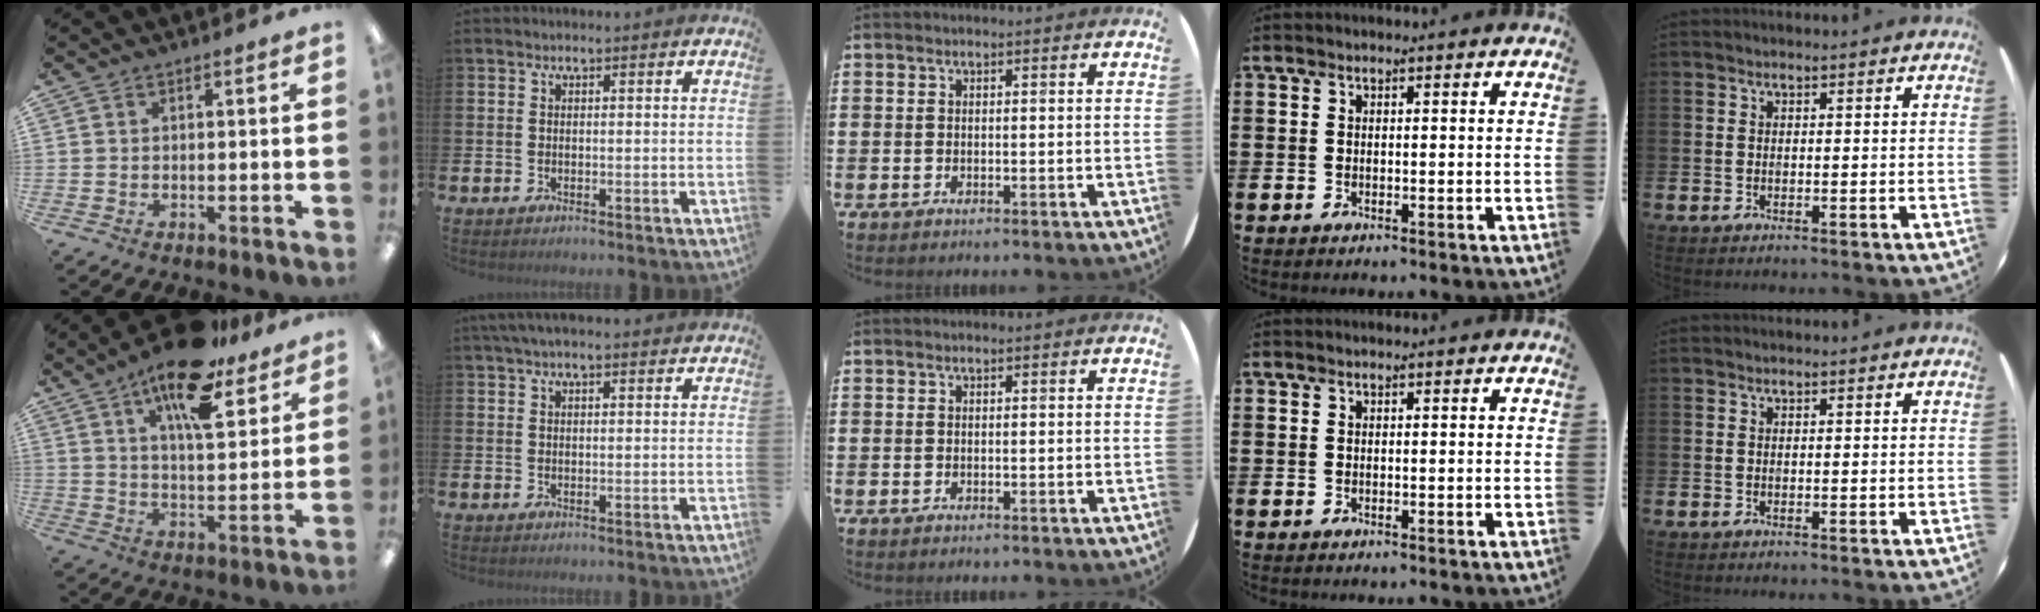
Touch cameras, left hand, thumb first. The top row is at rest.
{"thumb": {"total": 16.3, "force": [11.5, 5.5, 10.0], "torque": [-0.168, -0.057, 0.193]}, "index": {"total": 2.6, "force": [2.1, 0.5, 1.4], "torque": [-0.028, 0.000, 0.037]}}